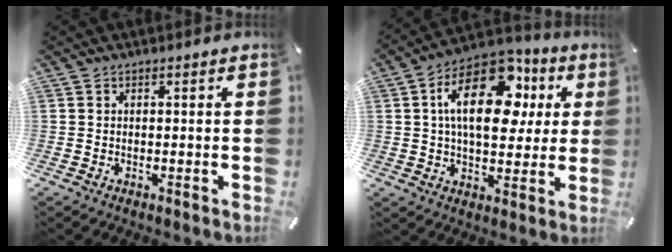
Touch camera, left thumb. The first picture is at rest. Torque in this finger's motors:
{"motor_torque": [0.76, 2.70, 2.29, -0.48, 0.54]}